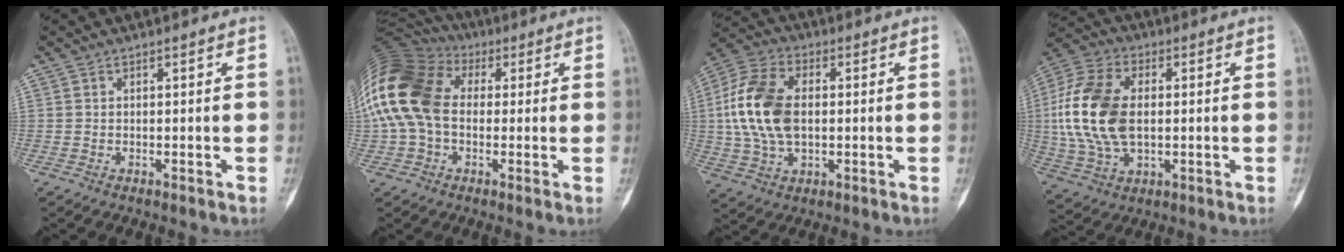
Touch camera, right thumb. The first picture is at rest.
{"total": 20.9, "force": [2.2, 15.1, 14.4], "torque": [-0.321, 0.048, 0.038]}
{"total": 15.6, "force": [0.9, 9.6, 12.2], "torque": [-0.245, 0.013, 0.016]}
{"total": 18.0, "force": [0.9, 10.9, 14.2], "torque": [-0.299, 0.007, 0.020]}